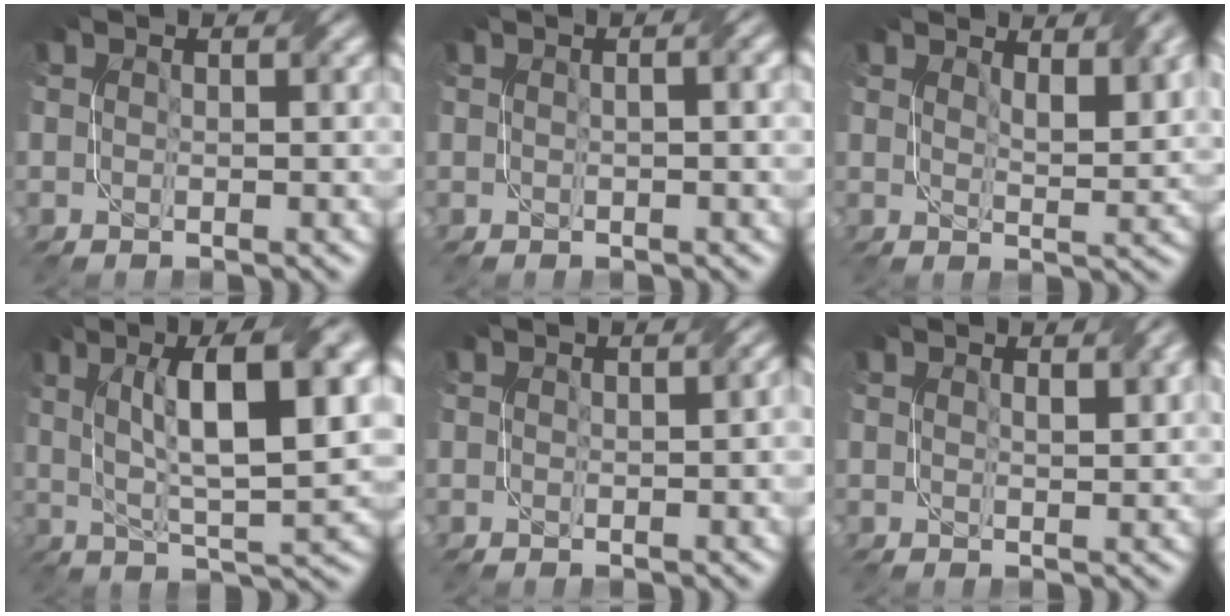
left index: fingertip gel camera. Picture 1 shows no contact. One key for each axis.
{"total": 2.8, "fx": 0.6, "fy": 1.0, "fz": 2.5, "tx": -0.026, "ty": 0.006, "tz": -0.002}
{"total": 4.9, "fx": 3.0, "fy": 1.5, "fz": 3.6, "tx": -0.053, "ty": 0.001, "tz": 0.055}
{"total": 12.5, "fx": 3.8, "fy": 3.6, "fz": 11.4, "tx": -0.179, "ty": 0.011, "tz": 0.065}
{"total": 1.0, "fx": -0.6, "fy": 0.0, "fz": 0.8, "tx": -0.005, "ty": 0.003, "tz": -0.010}
{"total": 2.1, "fx": 1.1, "fy": 0.5, "fz": 1.7, "tx": -0.020, "ty": -0.001, "tz": 0.020}